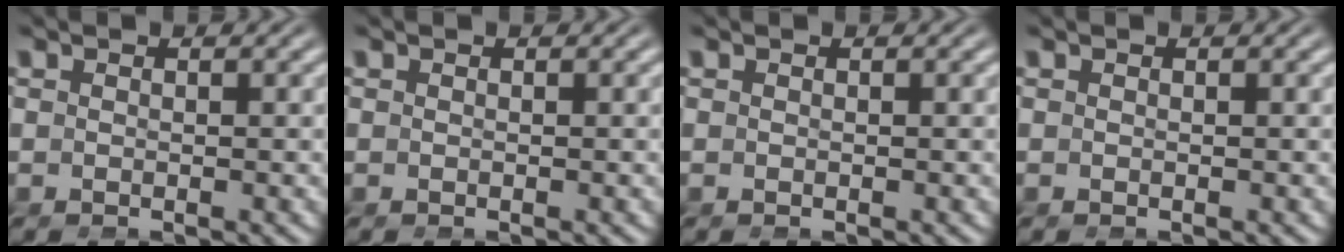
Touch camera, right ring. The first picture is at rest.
{"total": 0.0}
{"total": 0.0}
{"total": 0.0}